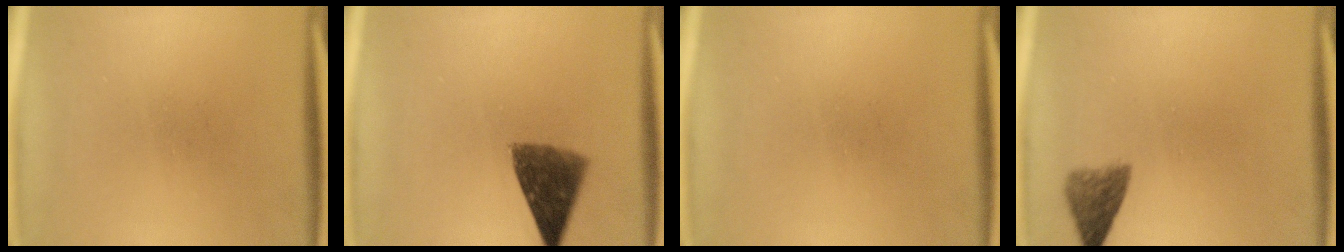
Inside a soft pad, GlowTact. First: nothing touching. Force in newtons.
{"total": 8.0}
{"total": 0.0}
{"total": 3.6}